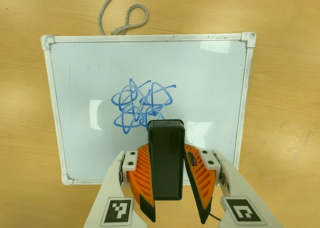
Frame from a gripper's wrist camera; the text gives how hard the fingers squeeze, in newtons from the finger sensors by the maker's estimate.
{"total": 5.9, "left": 5.1, "right": 6.8}